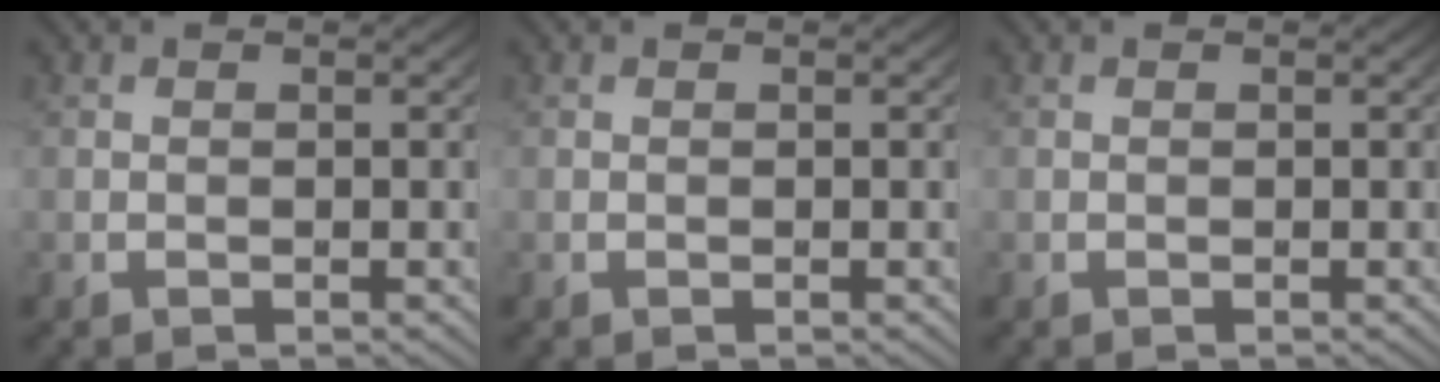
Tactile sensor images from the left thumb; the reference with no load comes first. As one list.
[{"total": 0.0}, {"total": 0.0}]